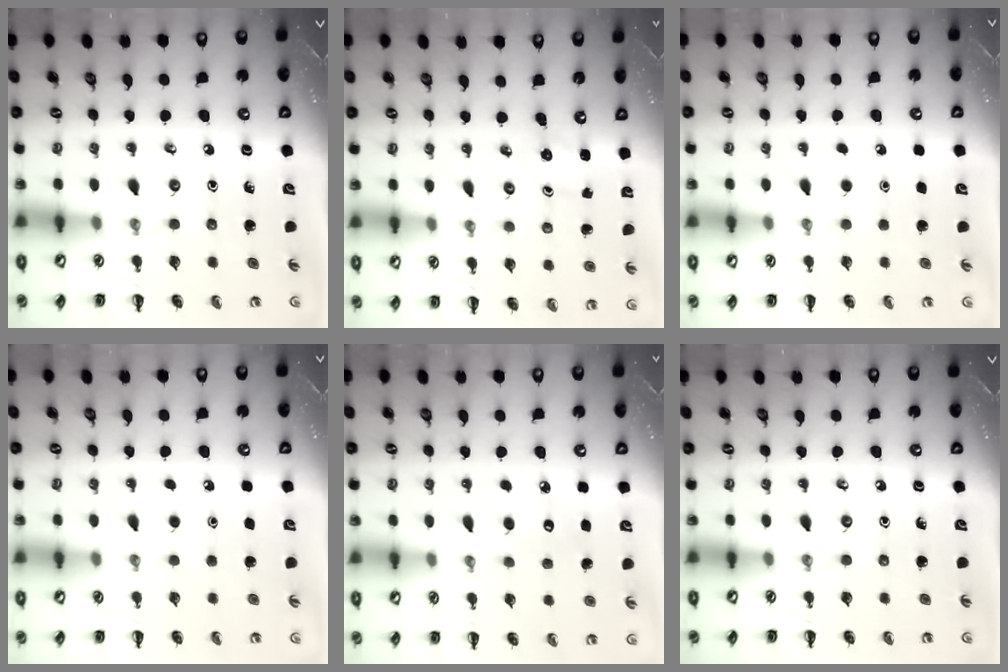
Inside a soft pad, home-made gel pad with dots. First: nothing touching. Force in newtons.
{"total": 1.1, "press": 1.1, "slide": 0.4}
{"total": 1.6, "press": 1.6, "slide": 0.1}
{"total": 1.6, "press": 1.6, "slide": 0.1}
{"total": 6.4, "press": 6.2, "slide": 1.8}
{"total": 0.0}